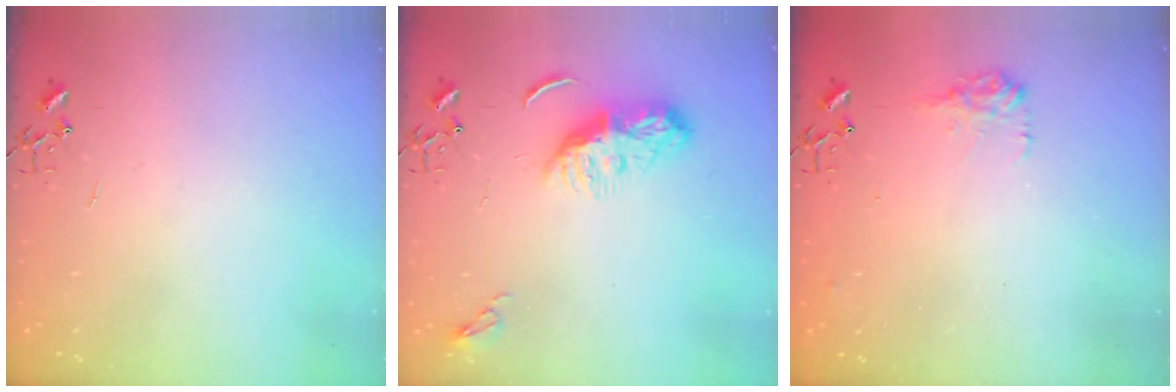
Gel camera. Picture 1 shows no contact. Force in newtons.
{"total": 8.5, "press": 8.5, "slide": 0.3}
{"total": 9.2, "press": 9.2, "slide": 0.4}